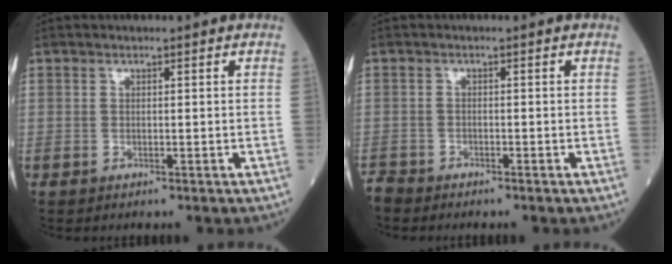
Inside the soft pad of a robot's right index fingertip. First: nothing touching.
{"total": 1.6, "force": [-1.6, 0.1, -0.2], "torque": [0.004, -0.006, -0.031]}